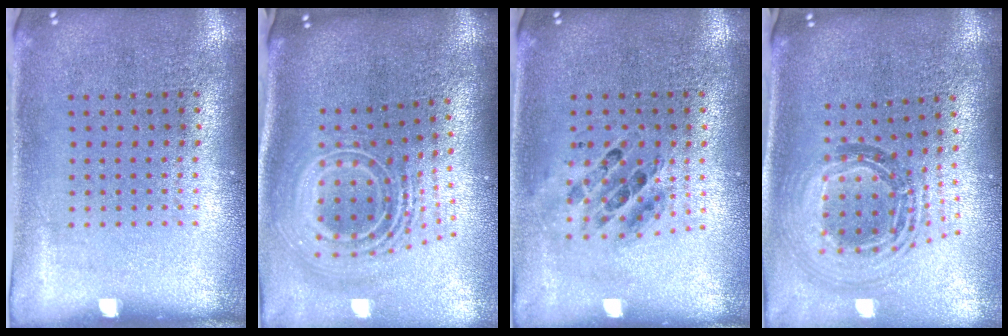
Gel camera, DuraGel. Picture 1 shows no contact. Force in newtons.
{"total": 2.8, "press": 1.8, "slide": 2.2}
{"total": 0.8, "press": 0.7, "slide": 0.2}
{"total": 1.3, "press": 1.2, "slide": 0.6}